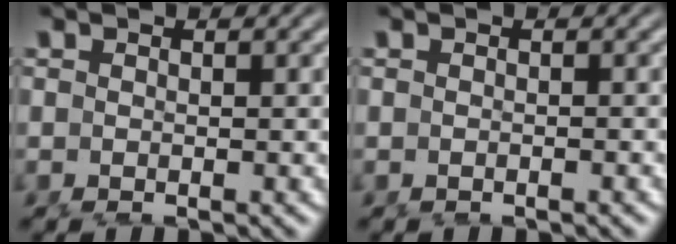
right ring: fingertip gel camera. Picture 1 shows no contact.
{"total": 0.0}